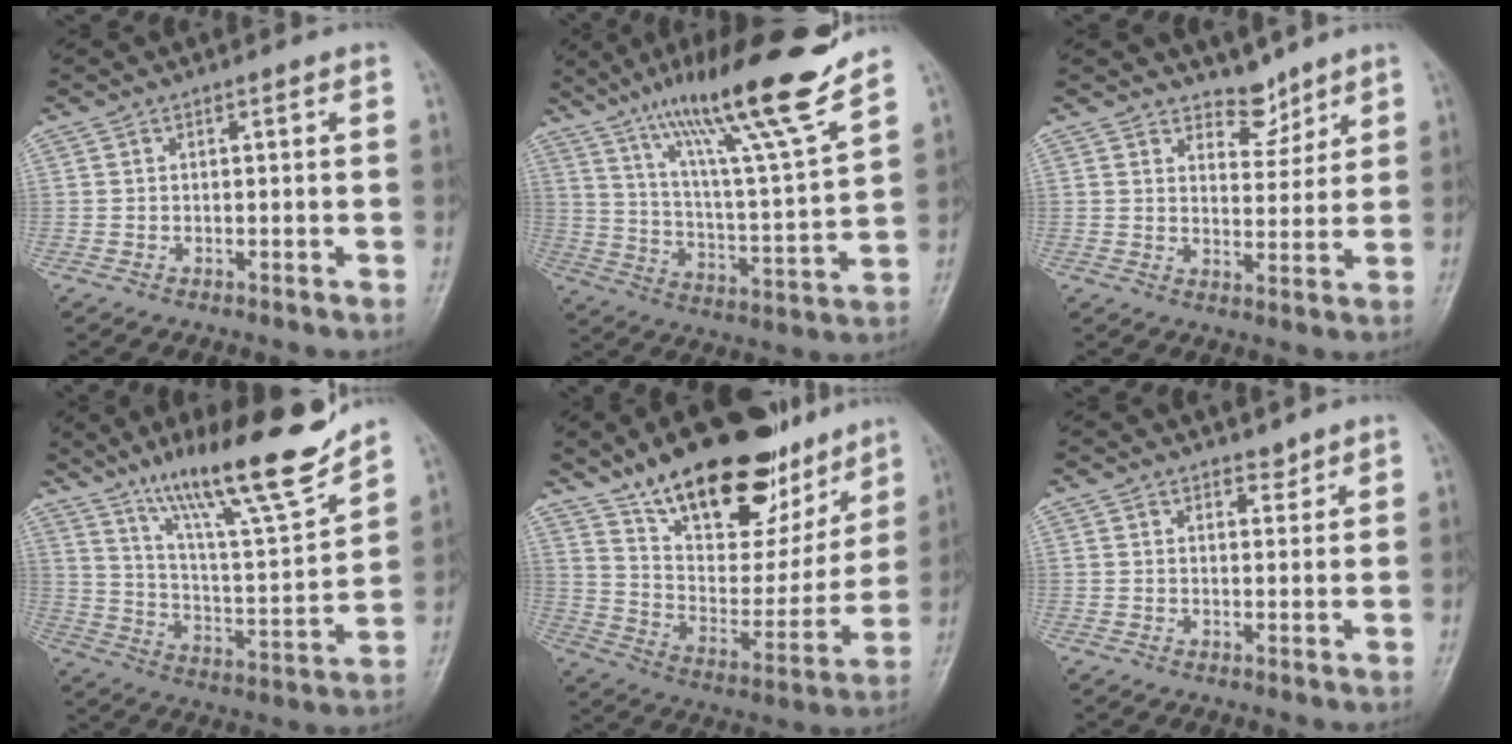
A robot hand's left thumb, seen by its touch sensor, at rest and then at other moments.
{"total": 21.1, "force": [15.3, 1.1, 14.5], "torque": [-0.214, -0.068, 0.258]}
{"total": 5.0, "force": [4.2, 2.4, 1.0], "torque": [0.013, -0.035, 0.070]}
{"total": 21.4, "force": [15.4, 3.3, 14.4], "torque": [-0.210, -0.074, 0.263]}
{"total": 28.6, "force": [19.2, 12.6, 17.0], "torque": [-0.218, -0.064, 0.308]}
{"total": 2.1, "force": [1.7, 1.0, 0.5], "torque": [0.008, -0.012, 0.024]}